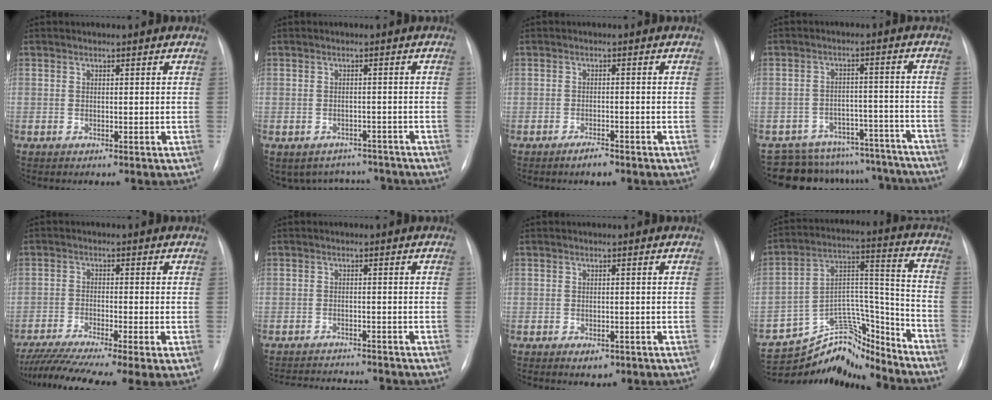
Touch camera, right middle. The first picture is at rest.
{"total": 7.4, "force": [-6.5, 3.5, 0.3], "torque": [0.003, 0.021, -0.076]}
{"total": 2.2, "force": [-1.7, 0.4, 1.2], "torque": [-0.026, -0.002, -0.029]}
{"total": 16.9, "force": [-15.9, 5.7, 1.0], "torque": [0.001, 0.043, -0.193]}
{"total": 12.1, "force": [-8.5, 1.1, 8.6], "torque": [-0.156, -0.026, -0.141]}
{"total": 8.1, "force": [-7.8, 0.8, 1.8], "torque": [-0.025, 0.000, -0.109]}
{"total": 2.2, "force": [-1.1, 1.3, 1.4], "torque": [-0.014, 0.000, -0.006]}
{"total": 14.0, "force": [-13.4, 3.9, 1.6], "torque": [-0.020, 0.084, -0.221]}